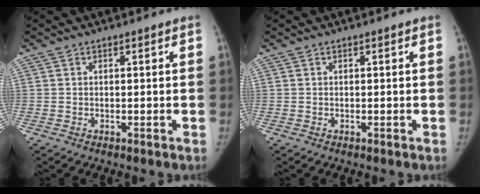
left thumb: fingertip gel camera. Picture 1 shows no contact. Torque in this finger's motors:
{"motor_torque": [0.00, 0.00, 0.15, -0.10, 0.00]}